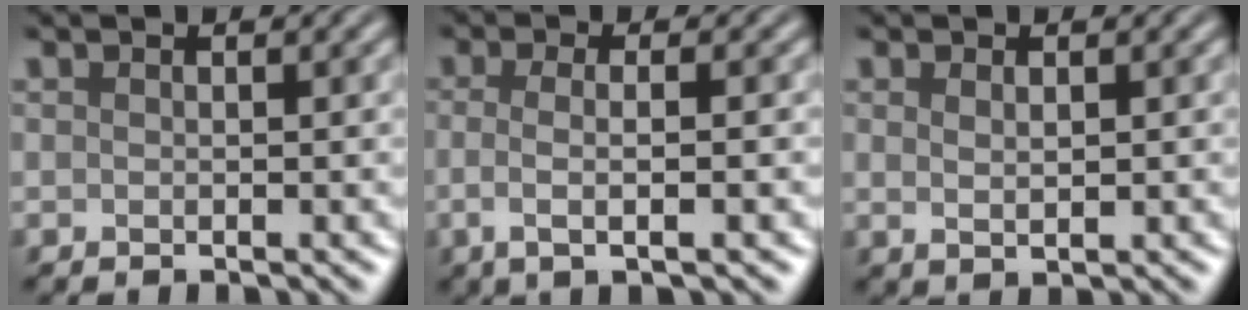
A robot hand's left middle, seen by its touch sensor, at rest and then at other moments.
{"total": 3.7, "force": [-0.4, 1.3, 3.4], "torque": [-0.054, -0.007, -0.009]}
{"total": 1.2, "force": [0.4, 0.5, 1.0], "torque": [-0.022, -0.003, 0.012]}